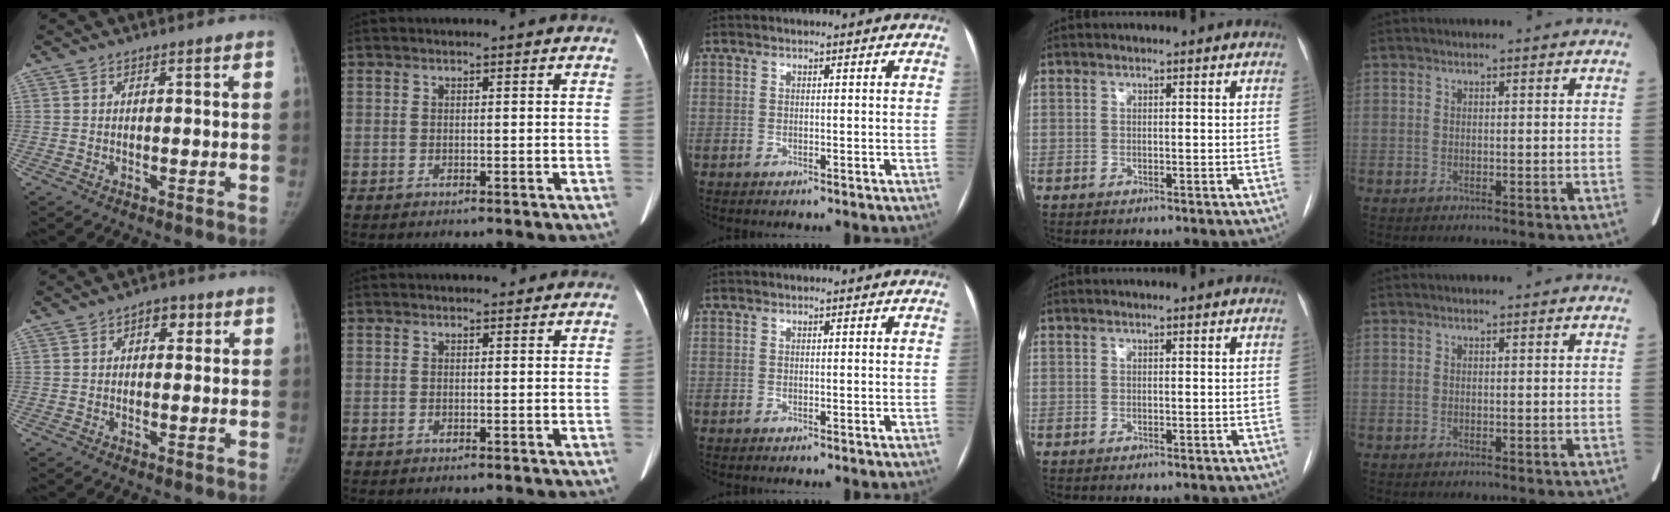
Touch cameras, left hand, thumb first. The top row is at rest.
{"thumb": {"total": 3.2, "force": [1.2, 2.1, 2.2], "torque": [-0.011, 0.001, 0.011]}, "index": {"total": 1.1, "force": [0.9, 0.4, 0.4], "torque": [-0.002, 0.009, 0.009]}}